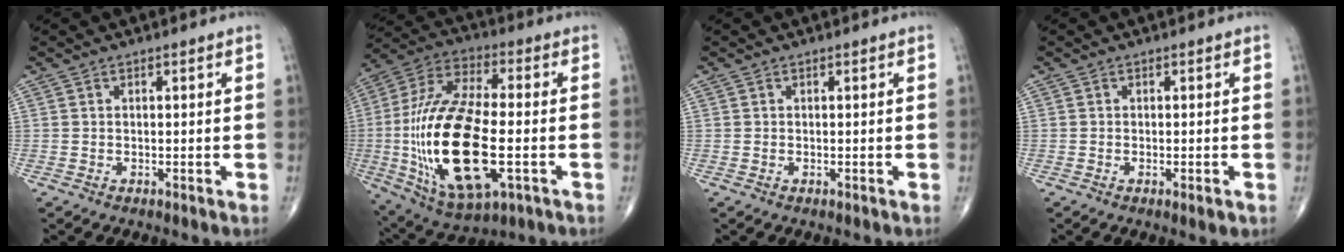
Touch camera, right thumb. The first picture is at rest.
{"total": 25.9, "force": [-4.3, 11.0, 23.1], "torque": [-0.490, 0.006, -0.062]}
{"total": 0.0}
{"total": 1.1, "force": [-0.3, 0.2, 1.1], "torque": [-0.017, -0.004, -0.003]}